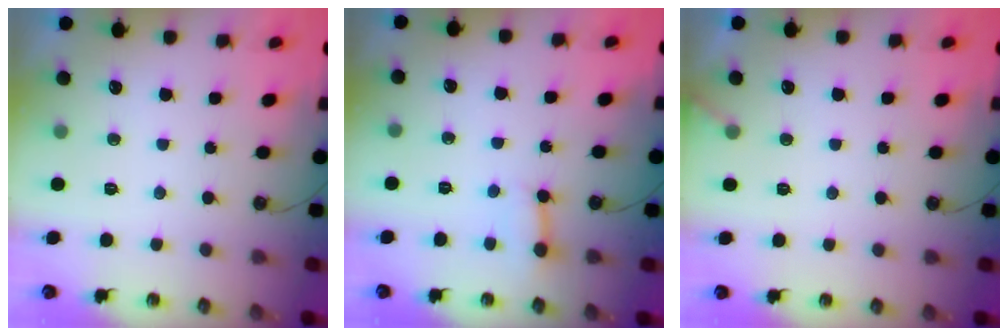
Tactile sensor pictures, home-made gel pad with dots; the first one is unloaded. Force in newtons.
{"total": 3.9, "press": 3.9, "slide": 0.5}
{"total": 2.9, "press": 2.9, "slide": 0.2}